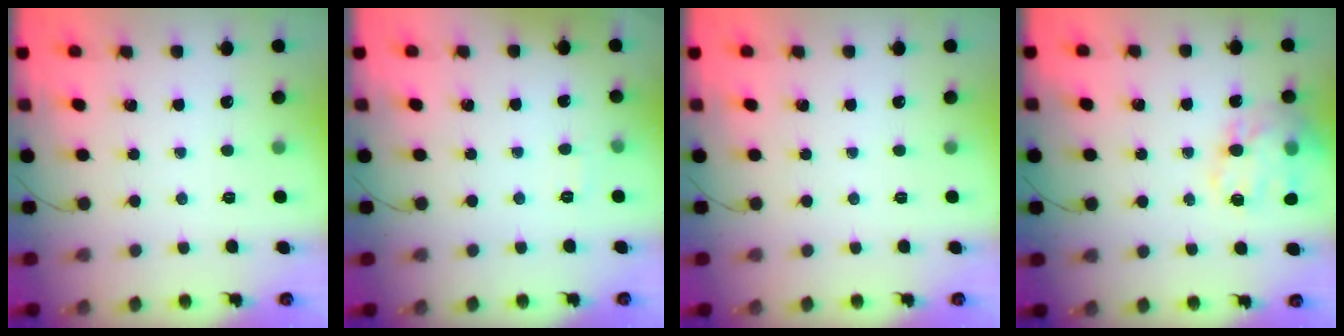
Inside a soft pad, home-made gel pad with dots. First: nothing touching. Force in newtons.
{"total": 2.0, "press": 1.7, "slide": 1.0}
{"total": 0.0}
{"total": 18.1, "press": 17.8, "slide": 2.8}